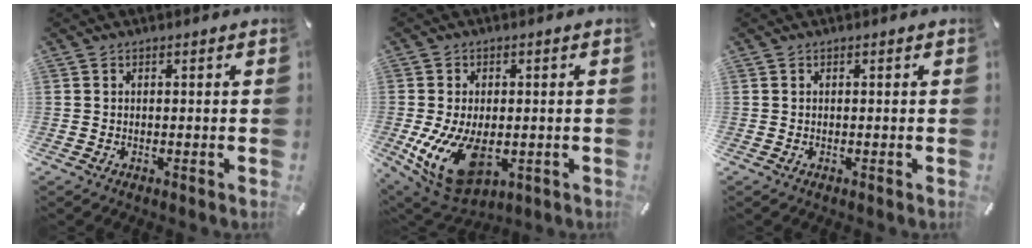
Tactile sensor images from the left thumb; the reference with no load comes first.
{"total": 14.3, "force": [-2.7, 8.8, 11.0], "torque": [-0.219, -0.010, -0.040]}
{"total": 0.0}